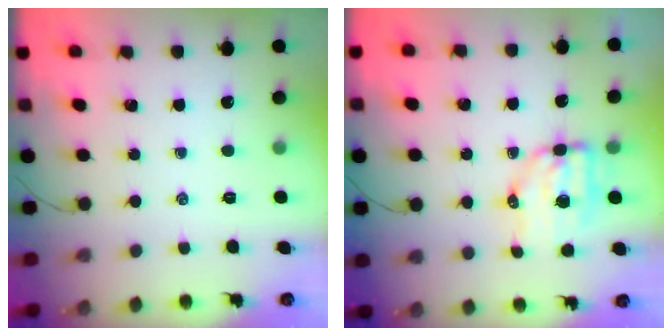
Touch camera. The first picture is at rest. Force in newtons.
{"total": 7.7, "press": 7.6, "slide": 1.1}